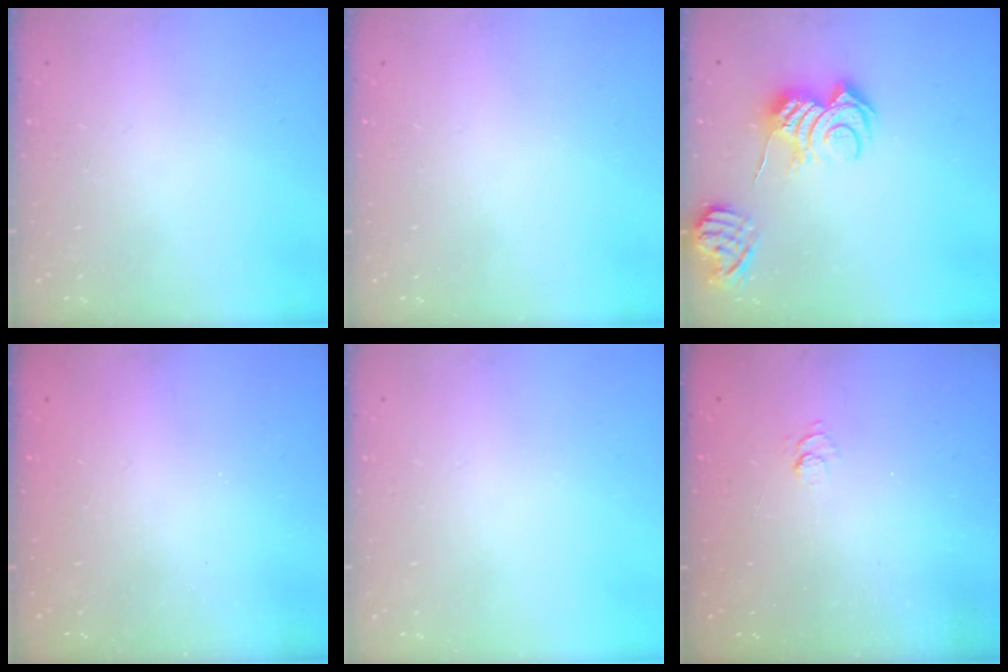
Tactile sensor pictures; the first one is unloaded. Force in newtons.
{"total": 0.0}
{"total": 10.9, "press": 10.8, "slide": 1.1}
{"total": 2.2, "press": 2.1, "slide": 0.7}
{"total": 0.0}
{"total": 2.5, "press": 2.0, "slide": 1.4}